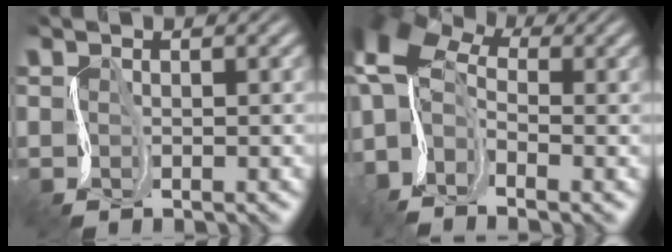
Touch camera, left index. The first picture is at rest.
{"total": 9.3, "force": [-1.2, 5.7, 7.3], "torque": [-0.136, 0.024, -0.029]}